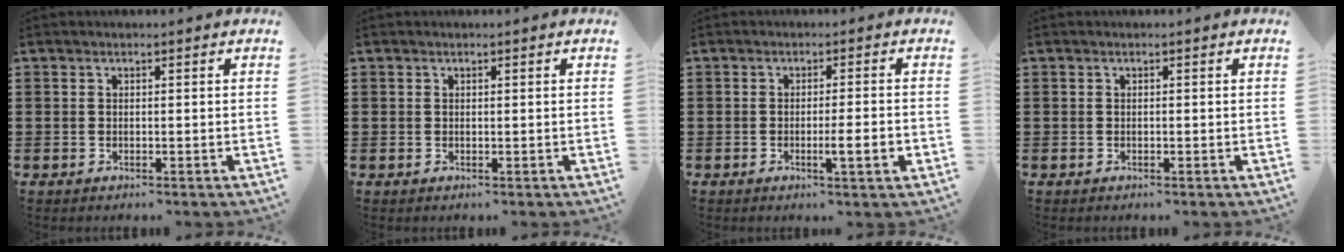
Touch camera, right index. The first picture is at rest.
{"total": 0.6, "force": [0.2, 0.6, 0.0], "torque": [-0.002, 0.004, 0.004]}
{"total": 4.3, "force": [-1.3, 0.2, 4.1], "torque": [-0.065, -0.008, -0.021]}
{"total": 0.0}